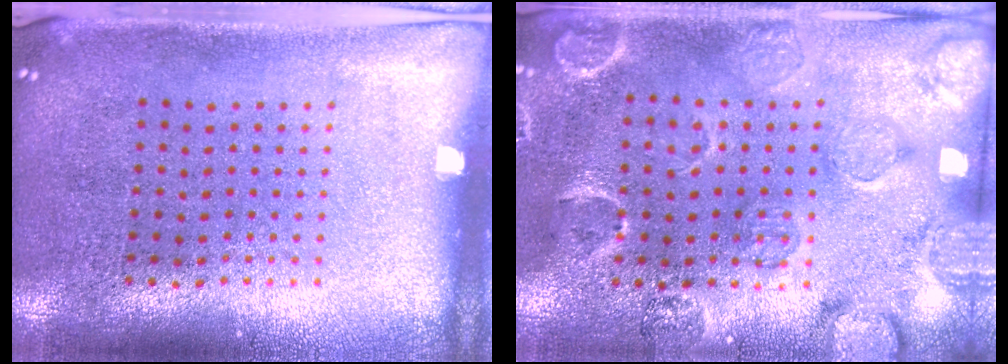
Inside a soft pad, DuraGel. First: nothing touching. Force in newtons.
{"total": 2.8, "press": 1.8, "slide": 2.1}